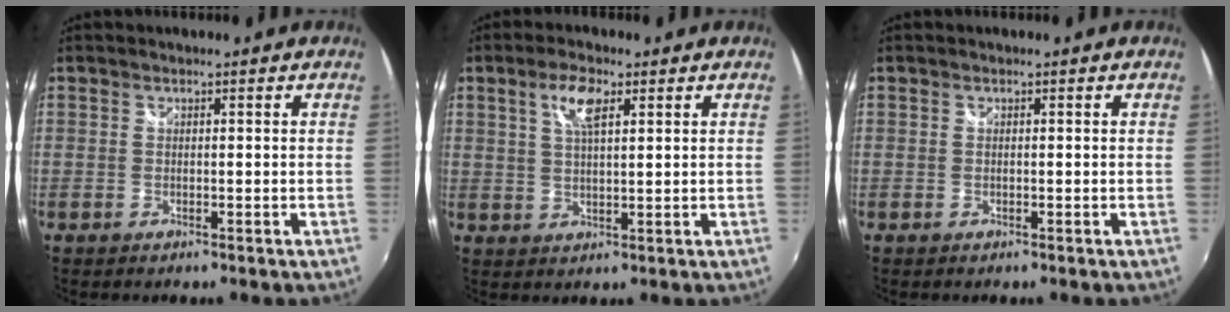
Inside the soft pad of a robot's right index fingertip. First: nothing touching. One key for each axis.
{"total": 5.3, "fx": 2.4, "fy": 1.8, "fz": 4.4, "tx": -0.081, "ty": 0.007, "tz": 0.045}
{"total": 0.0}